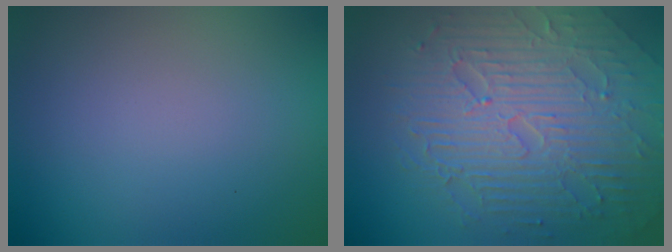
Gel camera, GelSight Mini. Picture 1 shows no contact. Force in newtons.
{"total": 9.8, "press": 6.5, "slide": 7.4}